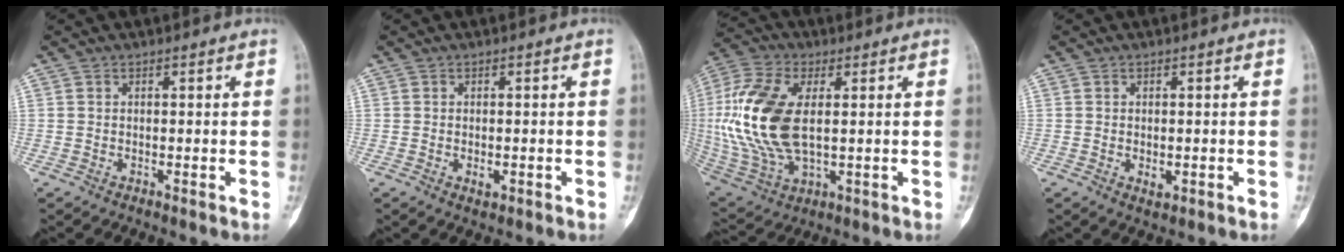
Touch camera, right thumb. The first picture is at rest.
{"total": 1.6, "force": [-0.5, 0.9, 1.2], "torque": [-0.015, -0.001, -0.005]}
{"total": 19.1, "force": [1.7, 10.3, 16.0], "torque": [-0.357, -0.006, 0.036]}
{"total": 1.9, "force": [-0.4, 1.1, 1.4], "torque": [-0.015, -0.002, -0.002]}